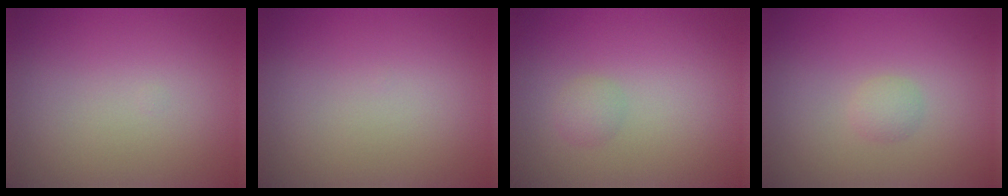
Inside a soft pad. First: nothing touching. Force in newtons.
{"total": 0.0}
{"total": 1.2, "press": 1.2, "slide": 0.0}
{"total": 1.1, "press": 1.1, "slide": 0.1}